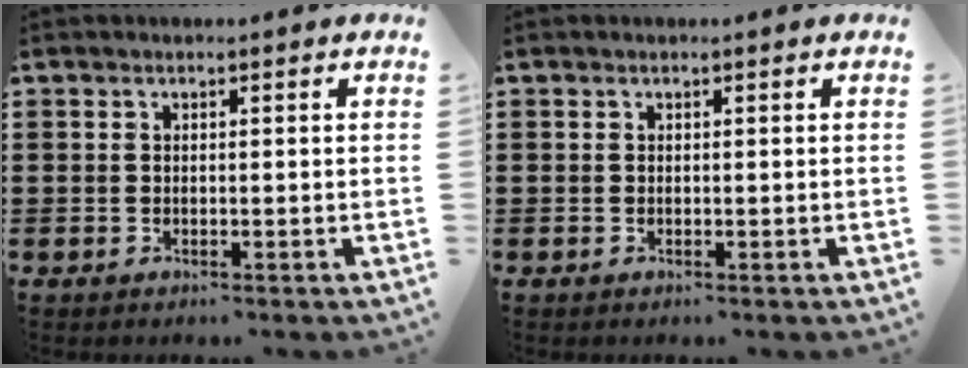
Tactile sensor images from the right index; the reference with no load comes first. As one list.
[{"total": 0.0}]